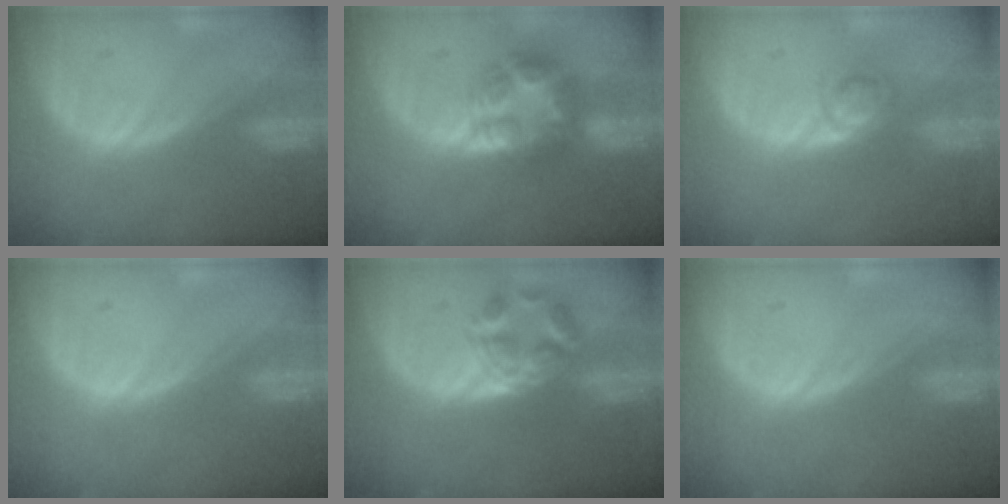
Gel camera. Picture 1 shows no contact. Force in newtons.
{"total": 7.6, "press": 6.6, "slide": 3.7}
{"total": 3.0, "press": 2.9, "slide": 0.2}
{"total": 0.0}
{"total": 5.6, "press": 5.0, "slide": 2.7}
{"total": 0.0}